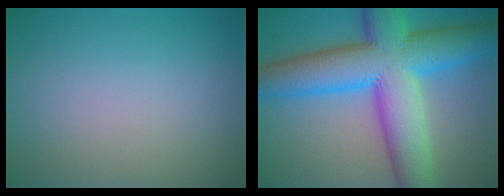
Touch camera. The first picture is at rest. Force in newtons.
{"total": 13.9, "press": 13.9, "slide": 0.2}